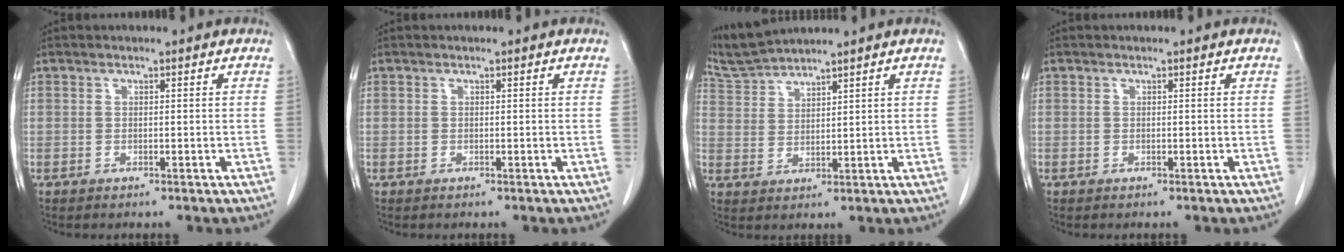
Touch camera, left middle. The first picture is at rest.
{"total": 0.0}
{"total": 4.9, "force": [4.8, -1.0, -0.1], "torque": [-0.014, 0.004, 0.106]}
{"total": 0.0}